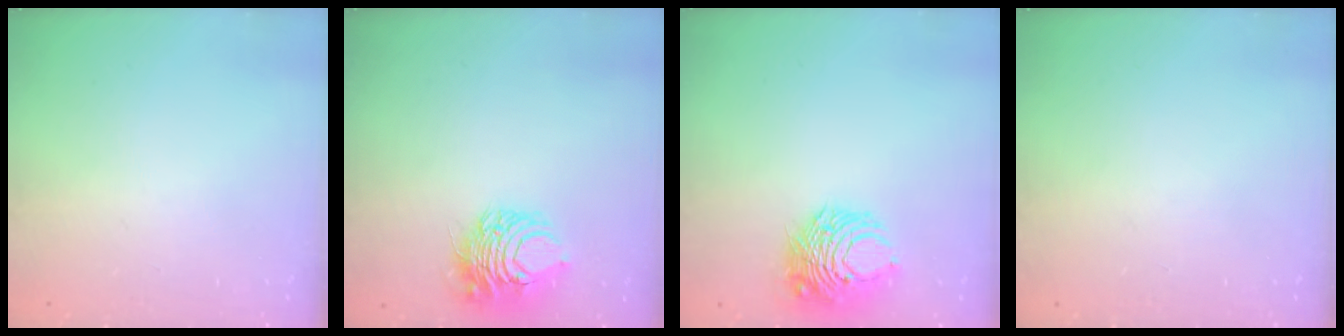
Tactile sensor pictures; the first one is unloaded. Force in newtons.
{"total": 9.7, "press": 9.7, "slide": 0.7}
{"total": 8.7, "press": 8.7, "slide": 0.5}
{"total": 0.0}